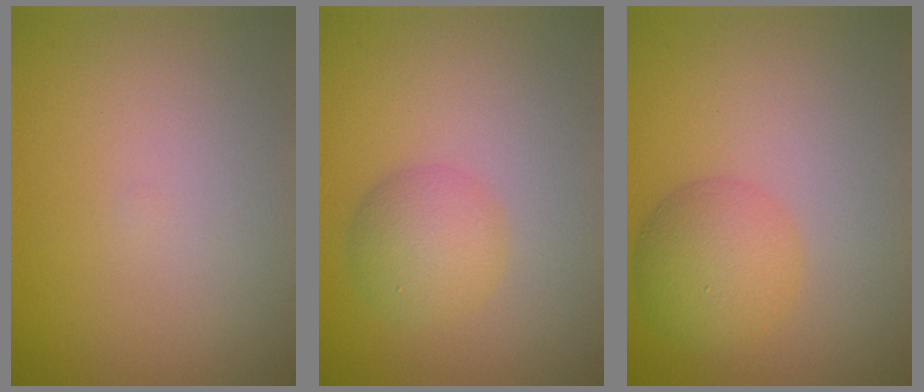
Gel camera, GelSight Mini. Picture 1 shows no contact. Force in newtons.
{"total": 3.2, "press": 3.2, "slide": 0.1}
{"total": 3.9, "press": 3.9, "slide": 0.2}